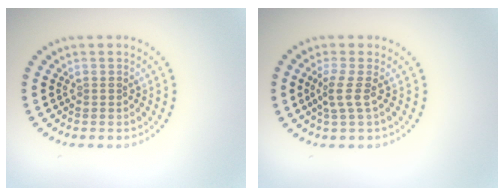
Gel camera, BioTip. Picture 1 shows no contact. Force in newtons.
{"total": 1.9, "press": 1.3, "slide": 1.3}